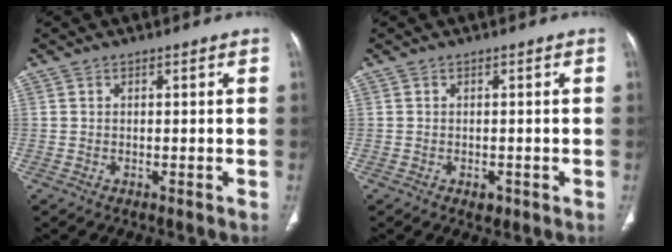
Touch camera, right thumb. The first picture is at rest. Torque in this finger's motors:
{"motor_torque": [2.07, 2.10, 0.25, -0.25, 0.05]}